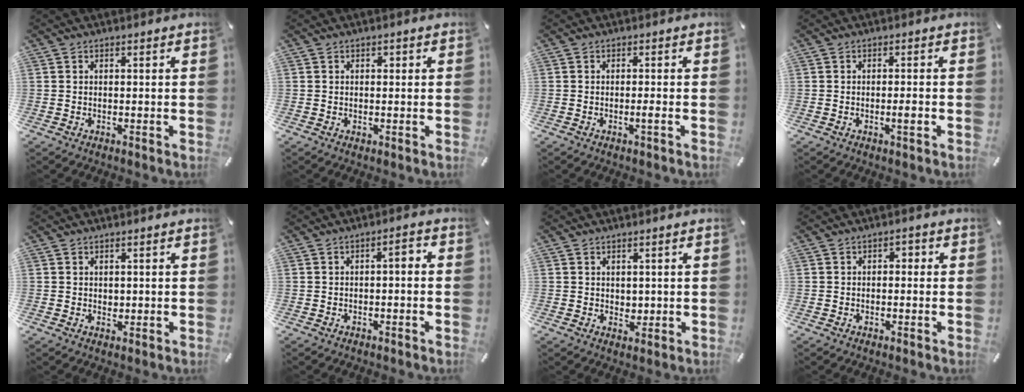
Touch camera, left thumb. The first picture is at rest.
{"total": 0.9, "force": [0.1, 0.8, 0.3], "torque": [-0.005, 0.005, 0.001]}
{"total": 1.6, "force": [-0.5, 0.0, 1.5], "torque": [-0.026, -0.005, -0.008]}
{"total": 2.3, "force": [-0.6, 0.4, 2.2], "torque": [-0.037, -0.001, -0.011]}
{"total": 1.1, "force": [0.4, 0.9, 0.3], "torque": [0.002, 0.000, 0.006]}
{"total": 2.9, "force": [-1.2, 1.2, 2.4], "torque": [-0.044, 0.014, -0.026]}
{"total": 2.1, "force": [0.9, 1.9, 0.3], "torque": [0.000, 0.001, 0.016]}
{"total": 1.8, "force": [-0.9, 1.4, 0.8], "torque": [-0.015, 0.009, -0.021]}